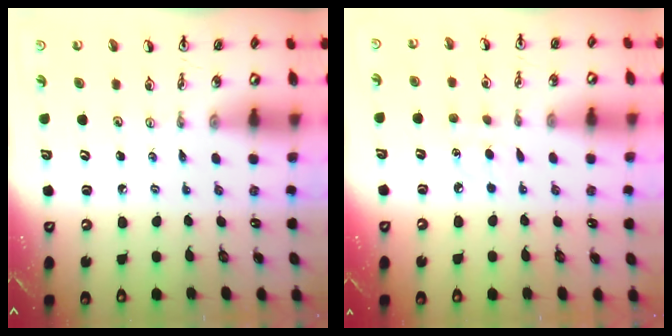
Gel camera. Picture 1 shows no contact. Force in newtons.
{"total": 4.8, "press": 4.8, "slide": 0.5}